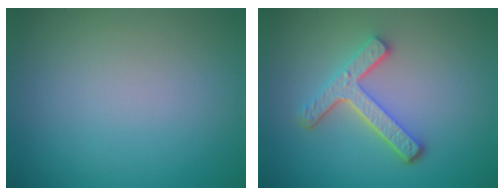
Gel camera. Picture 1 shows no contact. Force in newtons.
{"total": 4.4, "press": 3.3, "slide": 2.9}